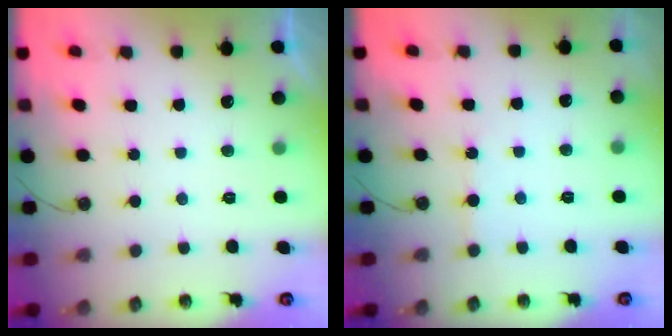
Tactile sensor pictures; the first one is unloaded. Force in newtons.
{"total": 4.2, "press": 4.2, "slide": 0.6}